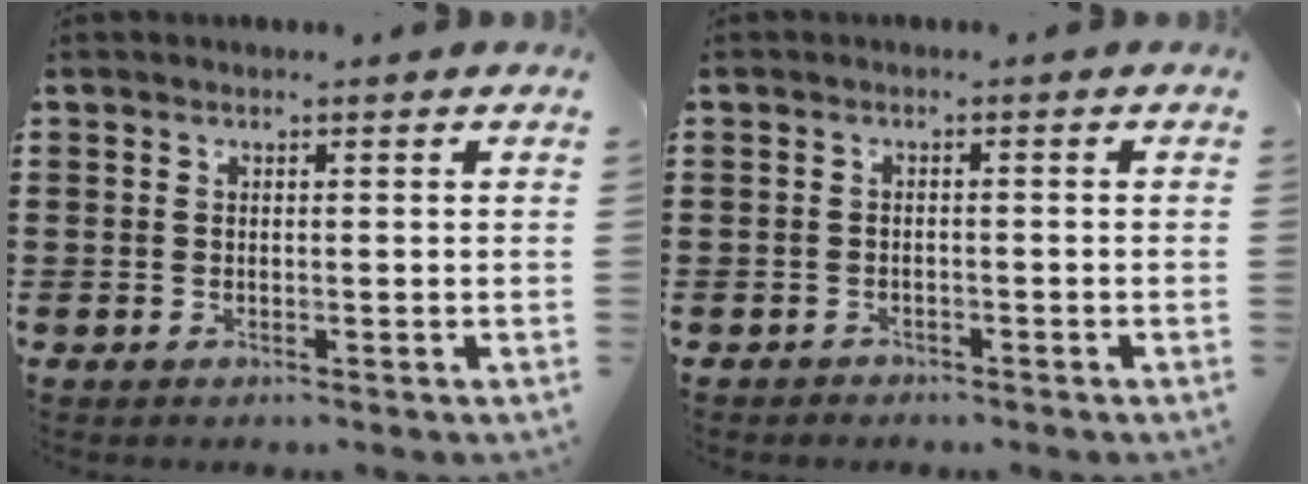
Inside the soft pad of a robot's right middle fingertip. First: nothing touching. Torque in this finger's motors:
{"motor_torque": [-0.38, 0.10, 0.02, -0.02]}